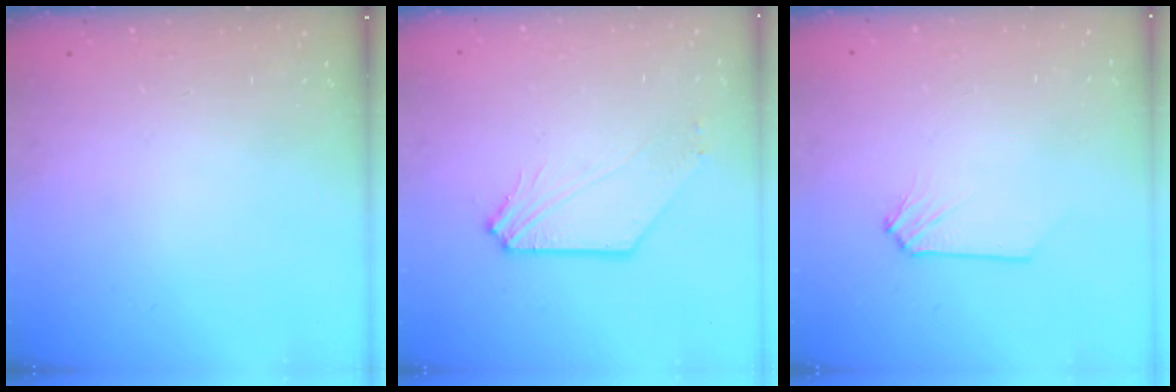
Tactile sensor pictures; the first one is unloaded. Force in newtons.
{"total": 4.0, "press": 4.0, "slide": 0.7}
{"total": 0.0}